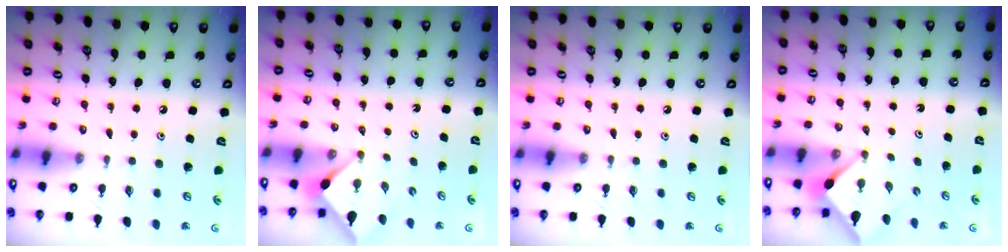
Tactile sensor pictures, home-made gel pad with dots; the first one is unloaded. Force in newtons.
{"total": 2.9, "press": 2.8, "slide": 0.3}
{"total": 0.0}
{"total": 3.1, "press": 3.1, "slide": 0.3}